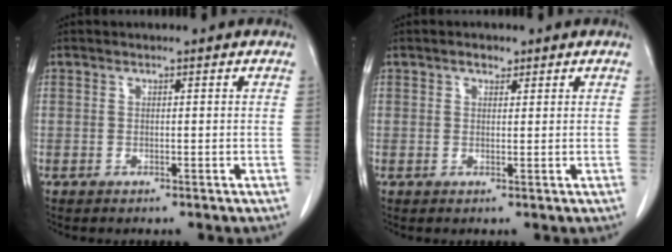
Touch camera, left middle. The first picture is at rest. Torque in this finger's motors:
{"motor_torque": [0.47, -0.30, -0.04, 0.01]}